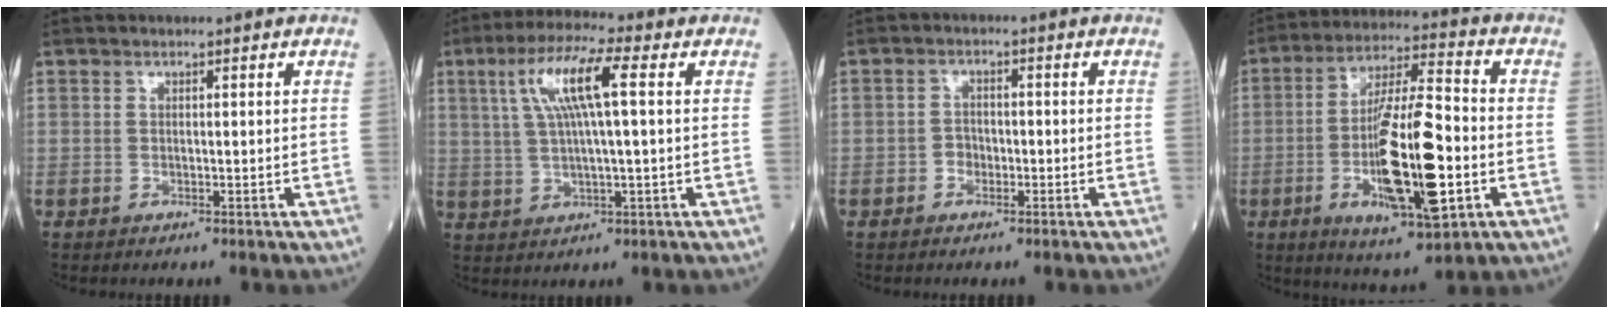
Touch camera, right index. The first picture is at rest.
{"total": 9.9, "force": [2.6, 1.3, 9.5], "torque": [-0.192, 0.018, 0.049]}
{"total": 2.2, "force": [-1.1, 1.7, 1.0], "torque": [-0.018, 0.006, -0.020]}
{"total": 17.2, "force": [-4.3, 3.1, 16.4], "torque": [-0.304, -0.010, -0.068]}